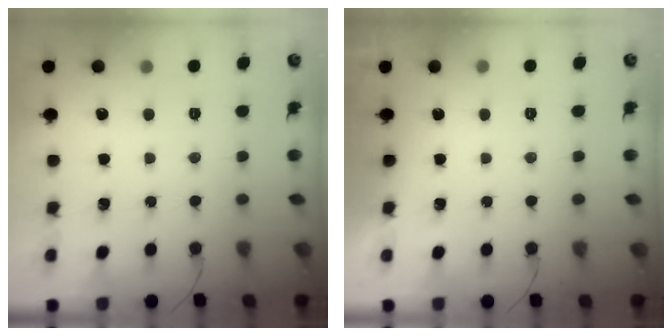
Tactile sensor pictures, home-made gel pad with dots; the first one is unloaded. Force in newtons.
{"total": 0.0}